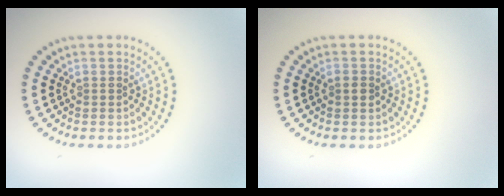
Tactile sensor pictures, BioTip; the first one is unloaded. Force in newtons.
{"total": 1.1, "press": 1.1, "slide": 0.0}